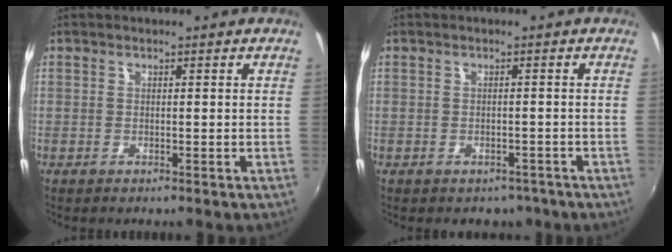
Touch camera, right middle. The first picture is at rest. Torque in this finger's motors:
{"motor_torque": [0.01, -0.01, 0.00, 0.01]}